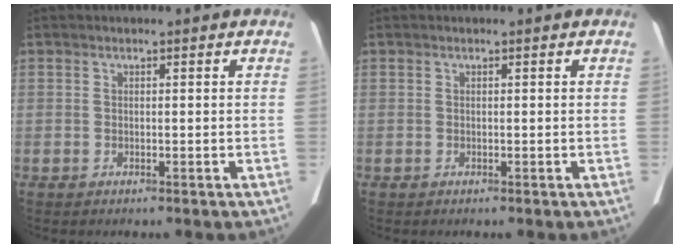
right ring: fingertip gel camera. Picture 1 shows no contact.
{"total": 0.0}